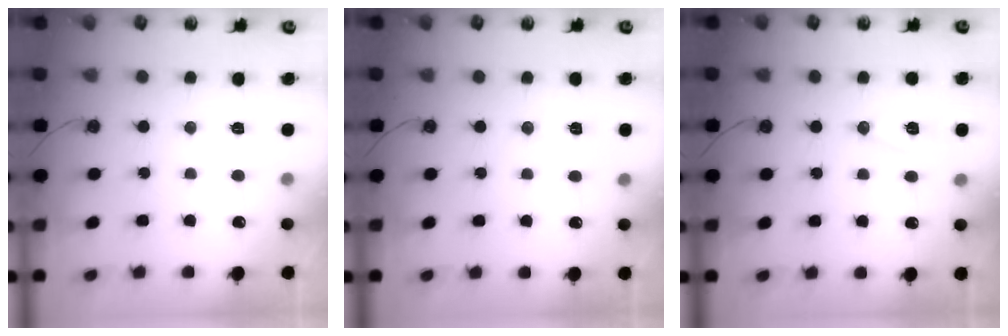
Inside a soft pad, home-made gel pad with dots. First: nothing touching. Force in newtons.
{"total": 4.9, "press": 2.2, "slide": 4.4}
{"total": 7.6, "press": 6.6, "slide": 3.7}